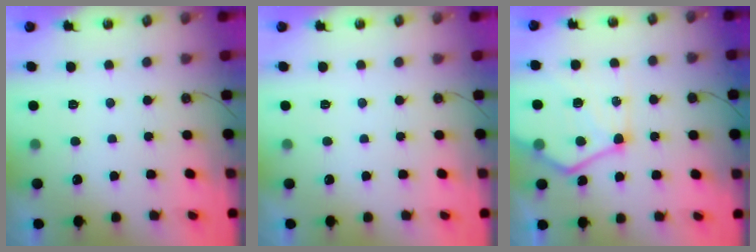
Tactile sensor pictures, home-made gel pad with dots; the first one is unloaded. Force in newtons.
{"total": 0.0}
{"total": 17.0, "press": 16.9, "slide": 1.7}